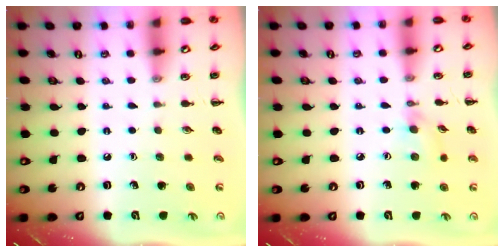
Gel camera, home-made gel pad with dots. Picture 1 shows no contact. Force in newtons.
{"total": 3.8, "press": 3.5, "slide": 1.3}